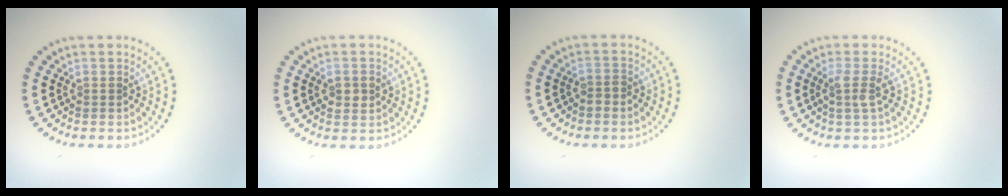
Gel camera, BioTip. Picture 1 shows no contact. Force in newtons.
{"total": 1.7, "press": 1.7, "slide": 0.2}
{"total": 1.0, "press": 0.8, "slide": 0.5}
{"total": 1.8, "press": 1.4, "slide": 1.2}